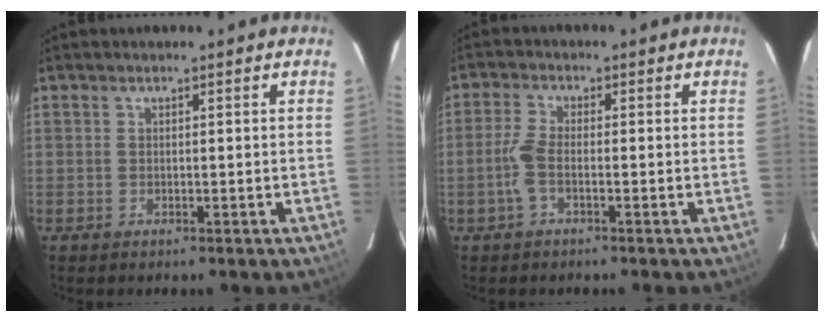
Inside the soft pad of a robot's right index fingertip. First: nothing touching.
{"total": 3.6, "force": [-1.3, 0.9, 3.2], "torque": [-0.081, 0.004, -0.027]}